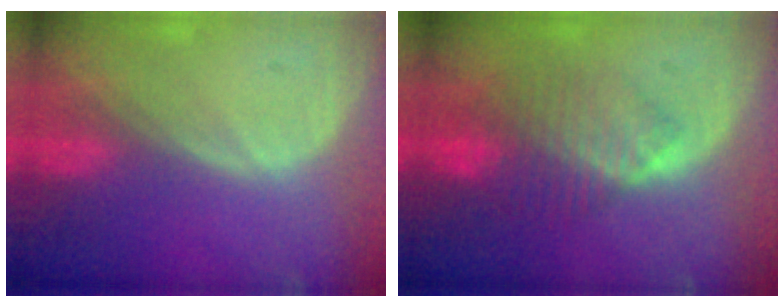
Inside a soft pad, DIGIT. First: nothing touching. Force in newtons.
{"total": 8.2, "press": 7.3, "slide": 3.8}